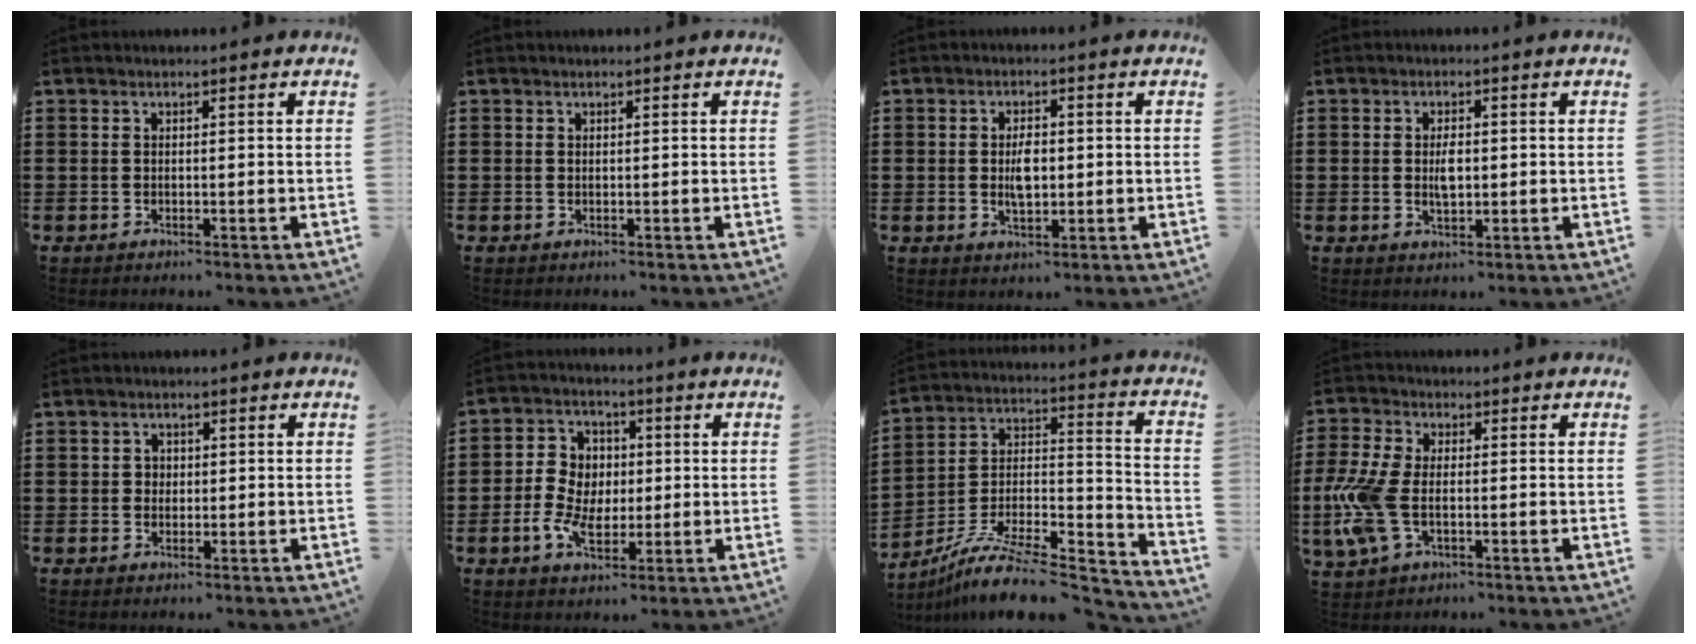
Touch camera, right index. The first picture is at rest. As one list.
[{"total": 0.0}, {"total": 3.9, "force": [-0.1, 2.0, 3.4], "torque": [-0.056, 0.001, -0.004]}, {"total": 3.0, "force": [0.0, 1.4, 2.7], "torque": [-0.052, 0.003, -0.001]}, {"total": 1.4, "force": [0.1, 1.3, 0.4], "torque": [-0.013, 0.008, 0.001]}, {"total": 6.6, "force": [-1.2, 5.5, 3.4], "torque": [-0.088, 0.017, -0.025]}, {"total": 10.7, "force": [-8.5, 2.9, 5.8], "torque": [-0.102, 0.017, -0.165]}, {"total": 8.5, "force": [-1.6, 4.4, 7.1], "torque": [-0.179, -0.009, -0.034]}]